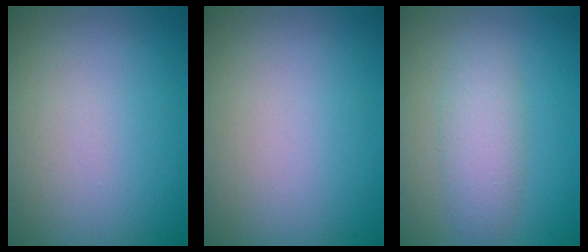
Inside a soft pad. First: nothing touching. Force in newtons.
{"total": 0.0}
{"total": 3.0, "press": 3.0, "slide": 0.1}